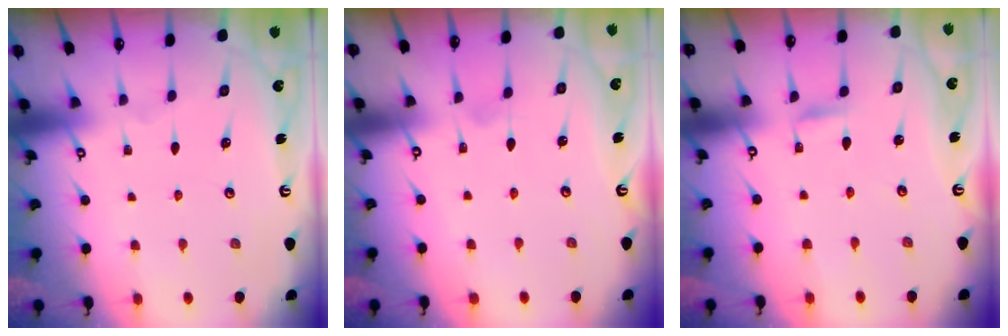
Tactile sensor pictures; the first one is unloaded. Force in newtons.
{"total": 2.5, "press": 2.5, "slide": 0.4}
{"total": 1.8, "press": 1.8, "slide": 0.3}